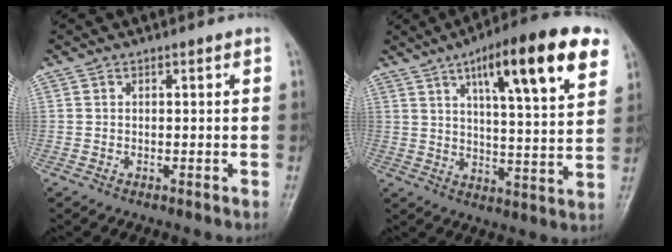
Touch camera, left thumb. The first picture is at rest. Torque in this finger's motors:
{"motor_torque": [1.49, 1.49, 1.57, -1.19, 0.11]}